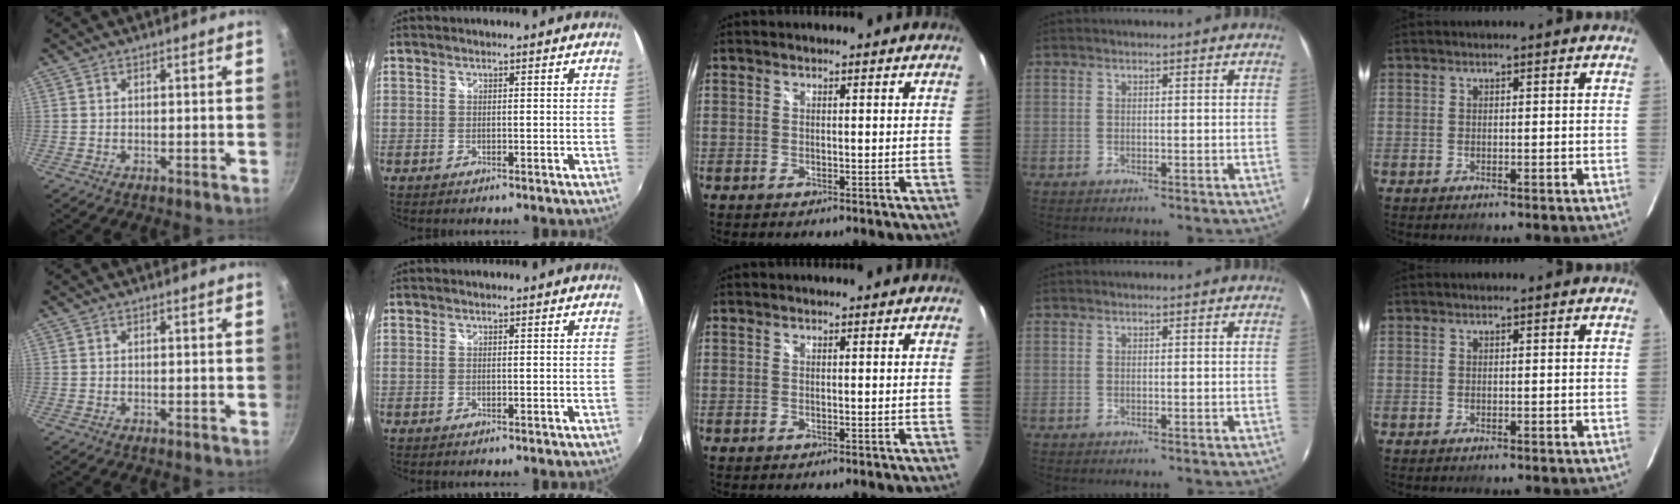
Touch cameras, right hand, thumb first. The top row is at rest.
{}